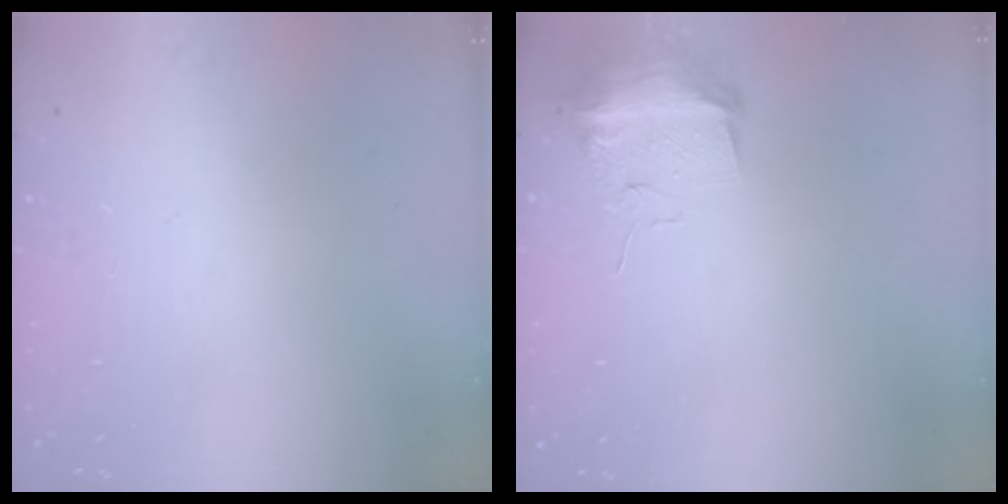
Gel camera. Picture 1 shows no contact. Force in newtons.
{"total": 9.2, "press": 9.2, "slide": 1.1}